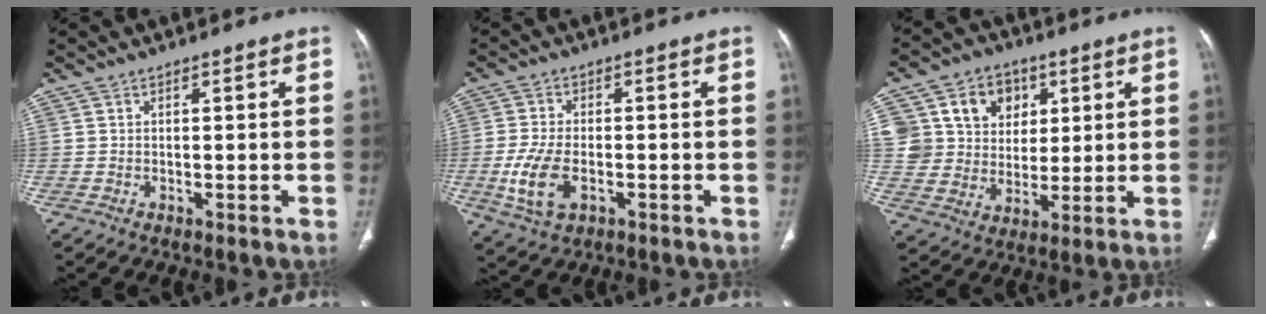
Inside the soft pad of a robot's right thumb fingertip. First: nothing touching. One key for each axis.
{"total": 8.5, "fx": -2.2, "fy": 4.9, "fz": 6.6, "tx": -0.141, "ty": 0.002, "tz": -0.037}
{"total": 15.0, "fx": 5.4, "fy": 12.8, "fz": 5.8, "tx": -0.058, "ty": 0.008, "tz": 0.105}